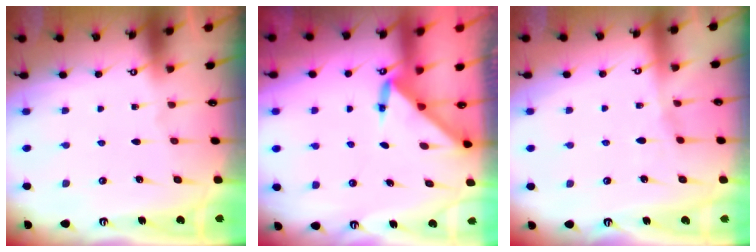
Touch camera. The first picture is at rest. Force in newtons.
{"total": 3.1, "press": 3.1, "slide": 0.2}
{"total": 5.4, "press": 5.4, "slide": 0.7}